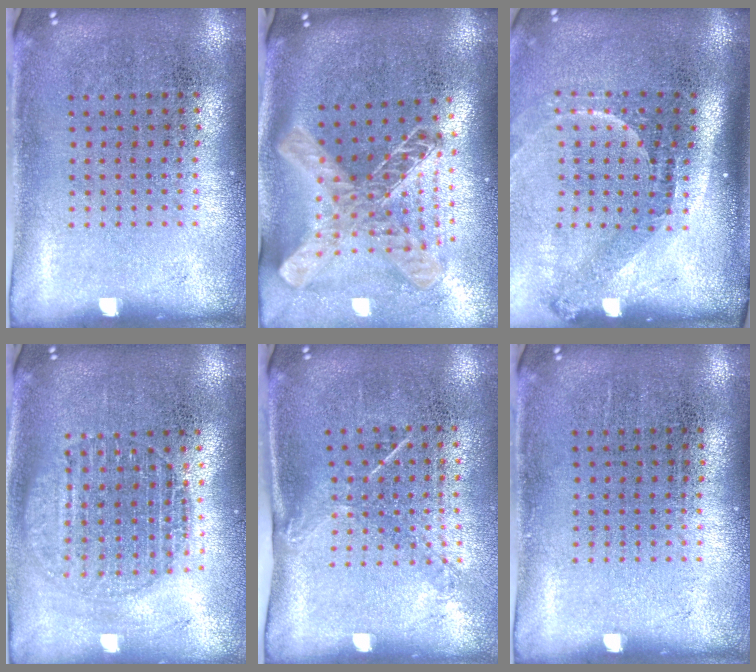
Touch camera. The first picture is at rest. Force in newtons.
{"total": 2.2, "press": 1.7, "slide": 1.4}
{"total": 2.2, "press": 1.6, "slide": 1.6}
{"total": 1.8, "press": 1.5, "slide": 1.0}
{"total": 1.4, "press": 1.0, "slide": 1.1}
{"total": 0.0}